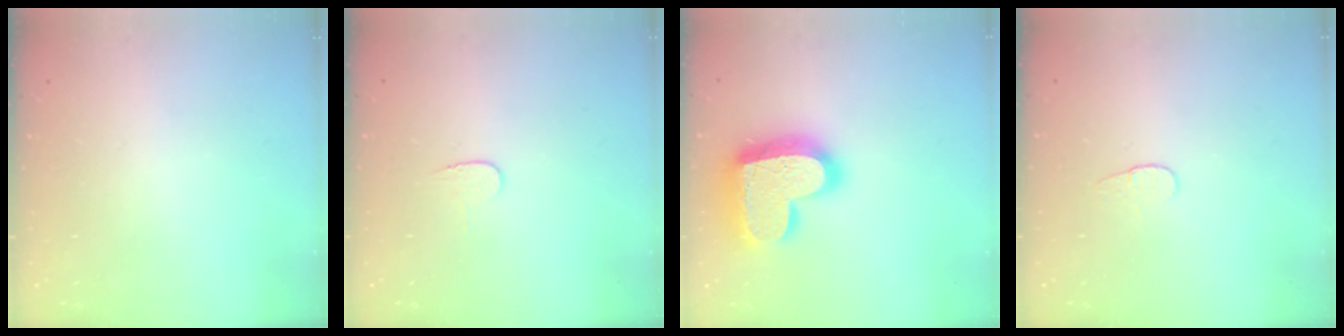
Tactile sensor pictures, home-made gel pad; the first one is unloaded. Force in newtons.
{"total": 4.0, "press": 4.0, "slide": 0.4}
{"total": 21.5, "press": 21.5, "slide": 1.6}
{"total": 3.6, "press": 3.6, "slide": 0.4}